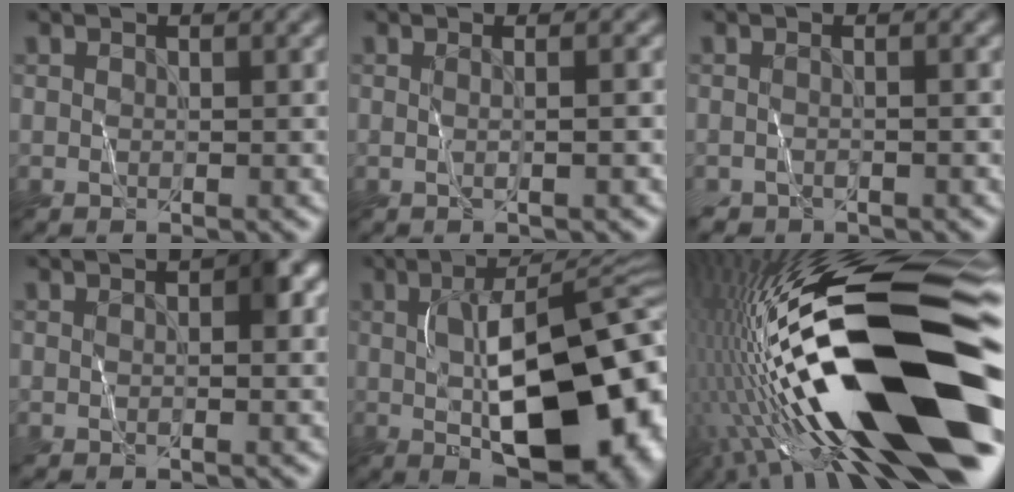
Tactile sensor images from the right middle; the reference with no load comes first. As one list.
[{"total": 1.8, "force": [0.1, 0.7, 1.7], "torque": [-0.020, 0.003, -0.021]}, {"total": 0.7, "force": [-0.6, 0.1, 0.4], "torque": [-0.010, -0.005, -0.012]}, {"total": 2.3, "force": [0.4, 0.4, 2.2], "torque": [-0.030, 0.005, 0.006]}, {"total": 15.9, "force": [-1.9, 7.3, 14.0], "torque": [-0.178, -0.007, -0.018]}, {"total": 21.7, "force": [-3.8, 6.4, 20.4], "torque": [-0.347, -0.001, -0.075]}]